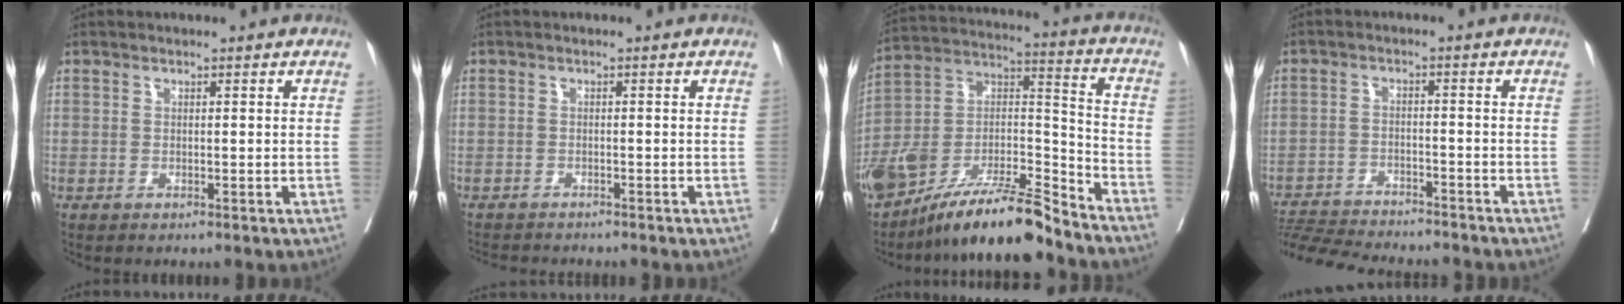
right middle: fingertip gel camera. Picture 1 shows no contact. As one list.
[{"total": 4.6, "force": [-4.4, 0.5, 1.3], "torque": [-0.013, -0.009, -0.067]}, {"total": 18.0, "force": [-15.2, 2.5, 9.3], "torque": [-0.173, 0.020, -0.274]}, {"total": 13.6, "force": [-12.8, 1.2, 4.3], "torque": [-0.077, -0.005, -0.193]}]